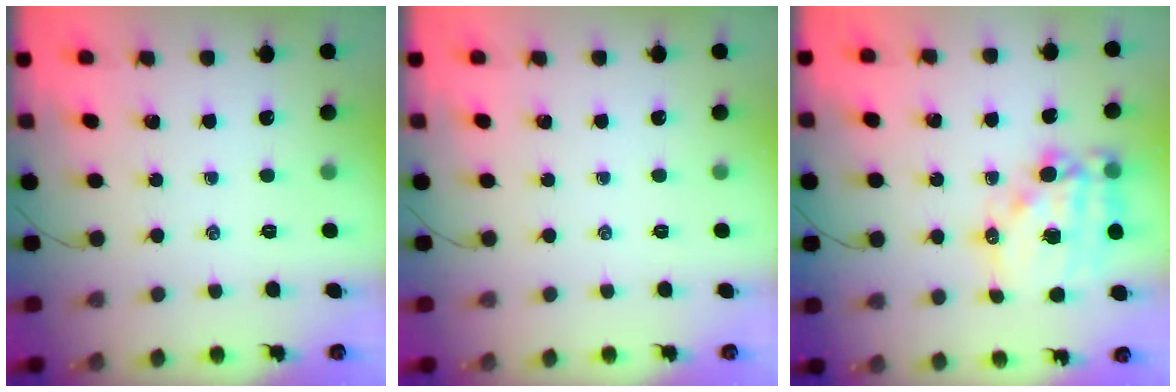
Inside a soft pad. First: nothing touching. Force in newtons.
{"total": 0.0}
{"total": 15.4, "press": 15.2, "slide": 2.3}